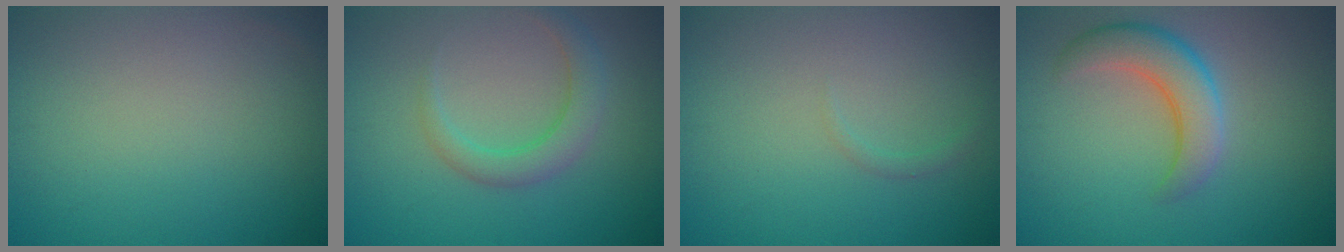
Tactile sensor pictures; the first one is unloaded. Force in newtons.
{"total": 2.8, "press": 2.8, "slide": 0.1}
{"total": 0.6, "press": 0.6, "slide": 0.1}
{"total": 4.4, "press": 4.4, "slide": 0.2}